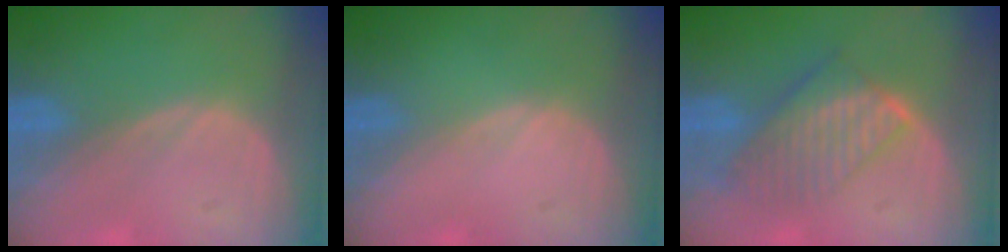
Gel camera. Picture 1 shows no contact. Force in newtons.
{"total": 0.0}
{"total": 7.7, "press": 6.9, "slide": 3.5}